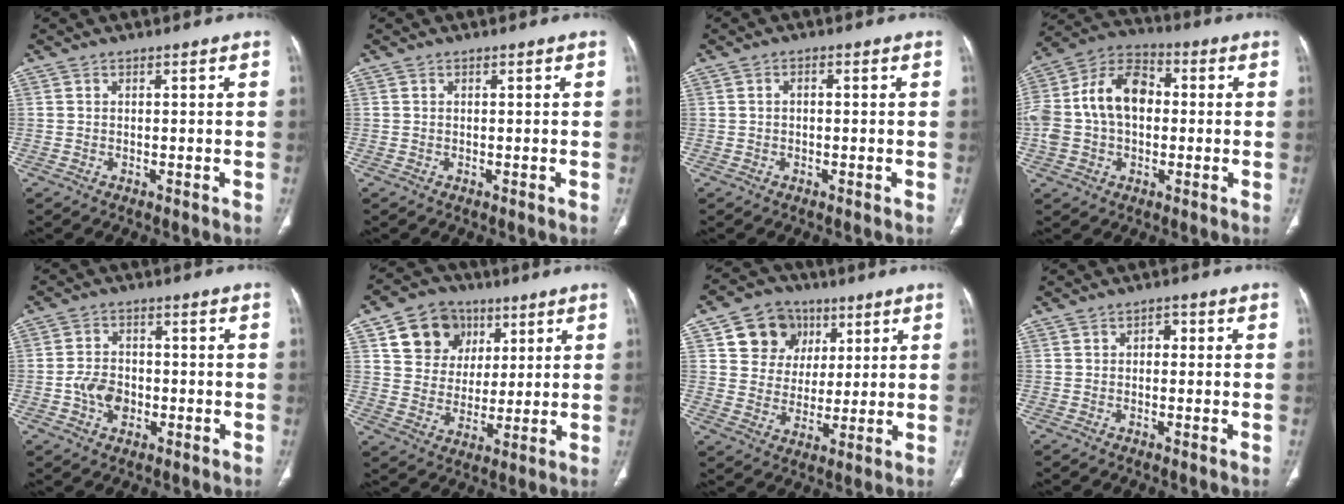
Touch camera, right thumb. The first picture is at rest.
{"total": 0.0}
{"total": 1.1, "force": [0.0, 0.7, 0.8], "torque": [-0.011, 0.004, -0.003]}
{"total": 16.4, "force": [0.6, 11.1, 12.0], "torque": [-0.221, 0.043, 0.005]}
{"total": 6.0, "force": [-1.6, 4.4, 3.8], "torque": [-0.053, 0.014, -0.031]}
{"total": 12.9, "force": [5.7, 10.6, 4.5], "torque": [-0.043, -0.010, 0.102]}
{"total": 11.7, "force": [4.9, 10.0, 3.7], "torque": [-0.024, -0.009, 0.085]}
{"total": 1.9, "force": [0.0, 1.4, 1.3], "torque": [-0.006, 0.007, -0.007]}